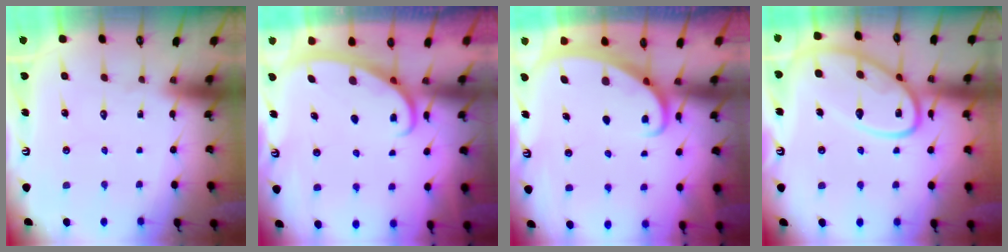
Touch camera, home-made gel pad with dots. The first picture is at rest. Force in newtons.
{"total": 2.6, "press": 2.6, "slide": 0.4}
{"total": 2.0, "press": 2.0, "slide": 0.4}
{"total": 16.2, "press": 16.2, "slide": 1.4}